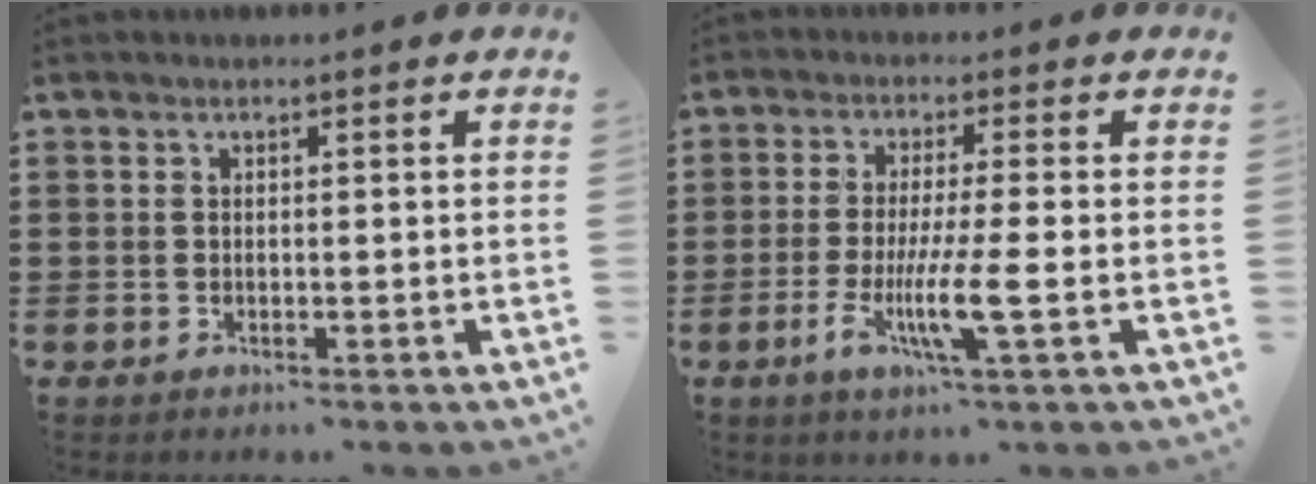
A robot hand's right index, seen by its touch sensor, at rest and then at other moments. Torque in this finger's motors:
{"motor_torque": [1.57, -0.57, 0.43, 0.21]}